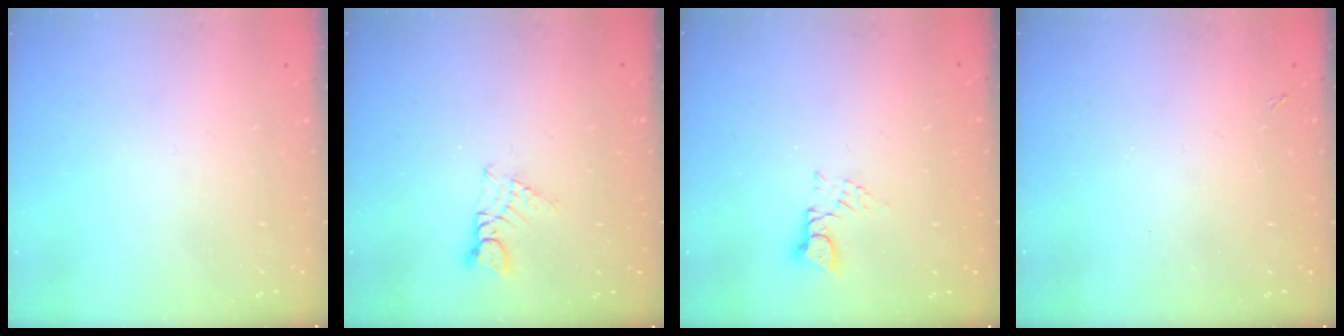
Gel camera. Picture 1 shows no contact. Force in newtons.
{"total": 1.1, "press": 1.1, "slide": 0.1}
{"total": 3.1, "press": 3.1, "slide": 0.3}
{"total": 1.3, "press": 1.3, "slide": 0.3}